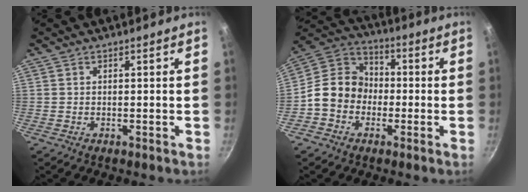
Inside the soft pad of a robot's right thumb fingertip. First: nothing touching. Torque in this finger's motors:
{"motor_torque": [1.14, 1.98, 0.89, -0.81, 0.11]}